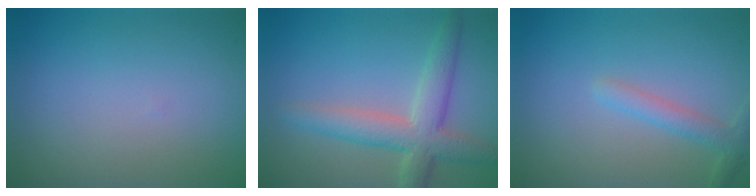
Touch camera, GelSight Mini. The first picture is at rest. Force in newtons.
{"total": 5.2, "press": 5.2, "slide": 0.3}
{"total": 2.1, "press": 2.1, "slide": 0.1}